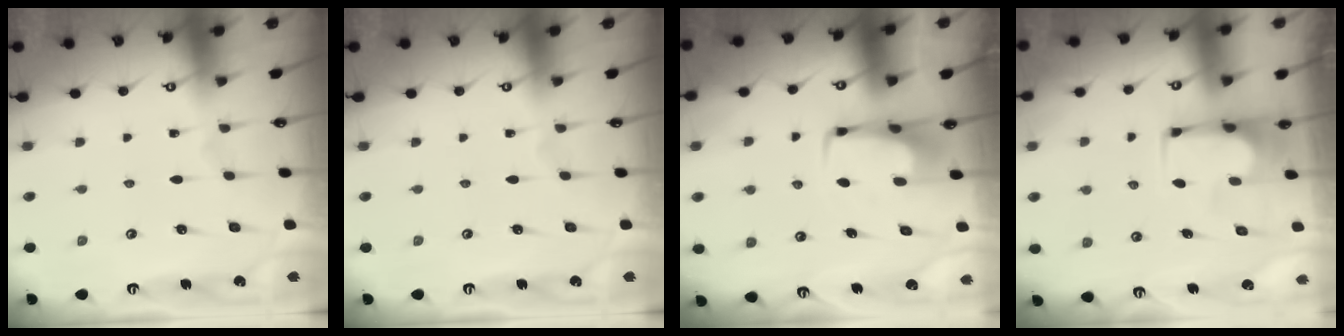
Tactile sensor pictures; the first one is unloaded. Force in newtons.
{"total": 0.0}
{"total": 3.9, "press": 3.9, "slide": 0.3}
{"total": 1.3, "press": 1.3, "slide": 0.1}